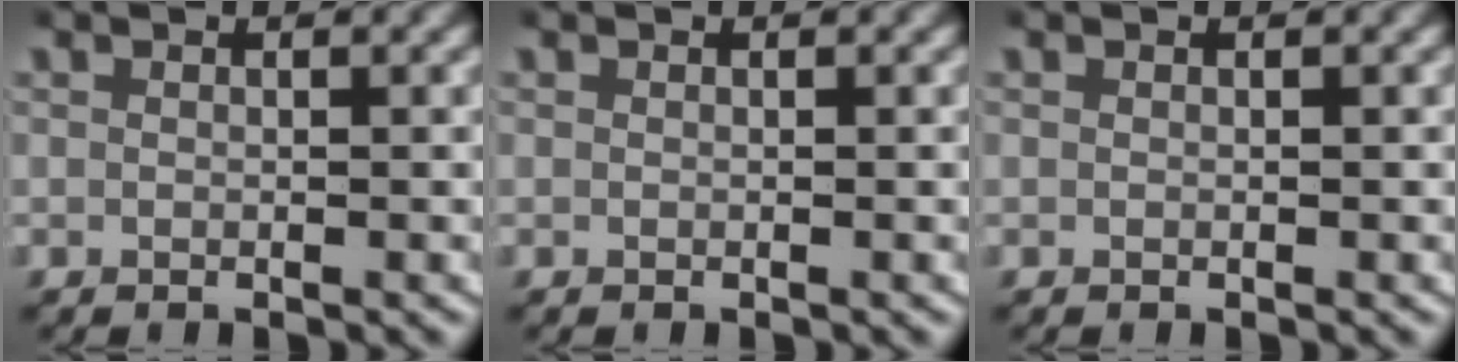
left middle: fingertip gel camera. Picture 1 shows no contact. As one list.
[{"total": 0.0}, {"total": 0.0}]